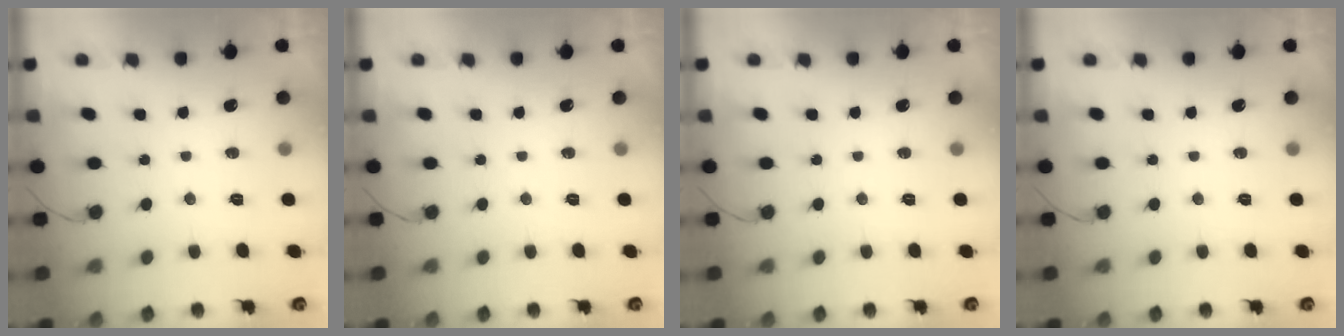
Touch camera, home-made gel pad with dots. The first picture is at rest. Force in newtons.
{"total": 0.0}
{"total": 0.0}
{"total": 0.0}